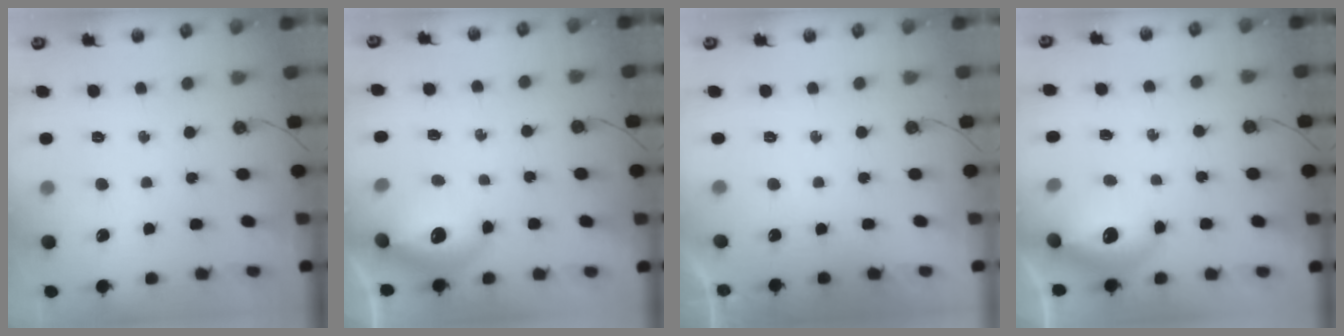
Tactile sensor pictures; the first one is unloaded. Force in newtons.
{"total": 14.1, "press": 14.0, "slide": 1.1}
{"total": 0.0}
{"total": 14.1, "press": 14.0, "slide": 1.1}